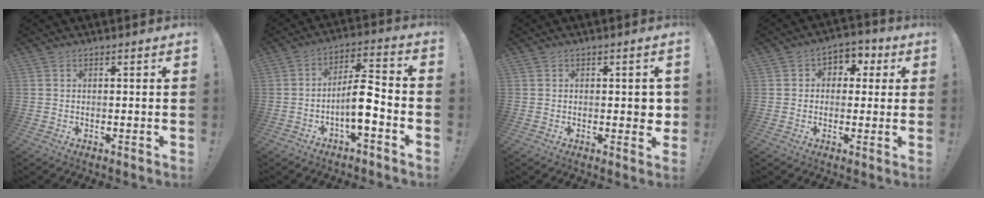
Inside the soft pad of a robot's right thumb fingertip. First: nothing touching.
{"total": 10.7, "force": [-3.4, 3.6, 9.5], "torque": [-0.168, 0.018, -0.063]}
{"total": 2.8, "force": [0.0, 1.8, 2.2], "torque": [-0.028, 0.006, 0.000]}
{"total": 5.4, "force": [-0.3, 5.0, 2.2], "torque": [-0.020, 0.011, -0.006]}